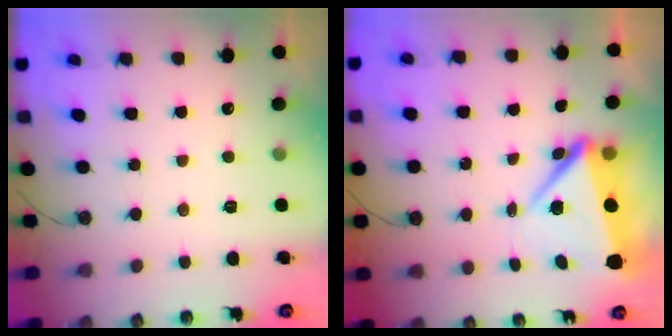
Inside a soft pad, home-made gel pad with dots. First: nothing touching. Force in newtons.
{"total": 7.1, "press": 7.0, "slide": 0.9}